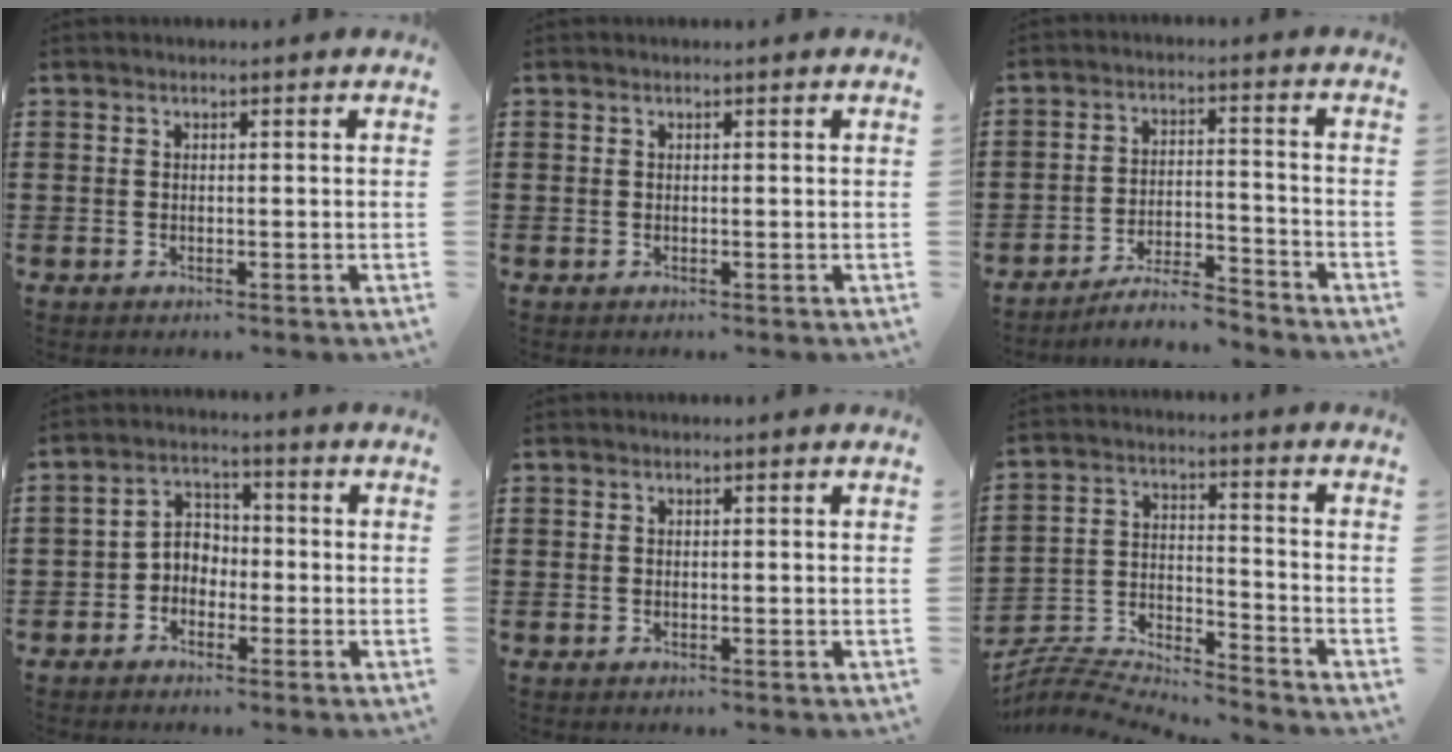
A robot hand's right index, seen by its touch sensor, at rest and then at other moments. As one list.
[{"total": 0.0}, {"total": 5.6, "force": [-5.2, 0.6, 2.0], "torque": [-0.042, 0.004, -0.102]}, {"total": 3.3, "force": [-2.0, 2.4, 1.1], "torque": [-0.028, 0.012, -0.046]}, {"total": 0.0}, {"total": 5.7, "force": [-5.6, 0.6, 0.8], "torque": [-0.031, -0.006, -0.119]}]